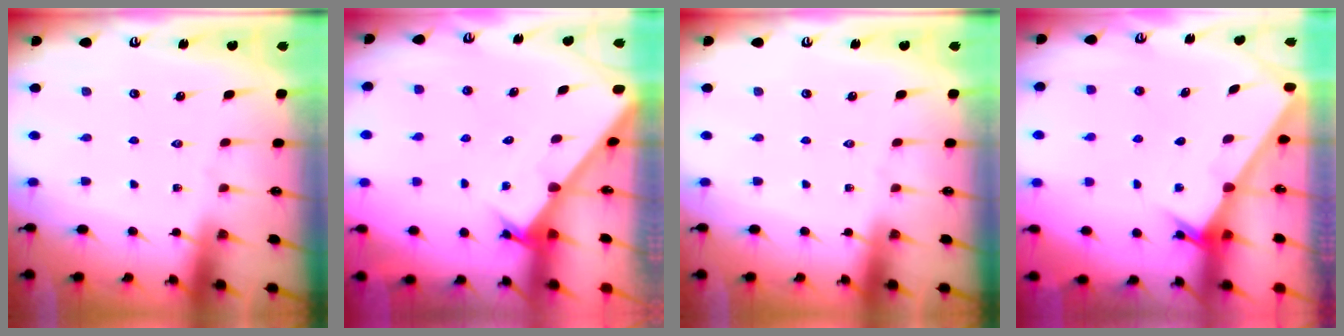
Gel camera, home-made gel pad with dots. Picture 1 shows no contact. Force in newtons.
{"total": 2.2, "press": 2.2, "slide": 0.1}
{"total": 0.0}
{"total": 2.4, "press": 2.4, "slide": 0.2}